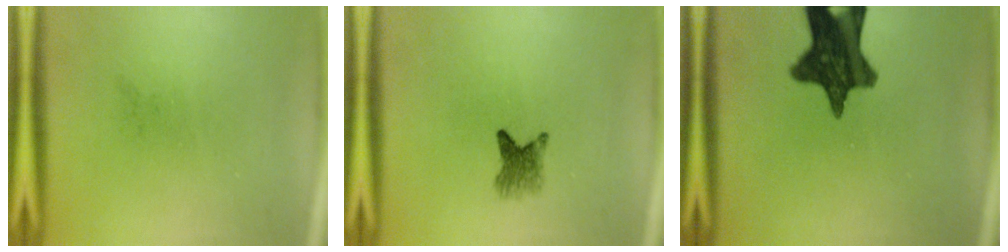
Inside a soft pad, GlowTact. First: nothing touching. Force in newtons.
{"total": 2.9}
{"total": 13.1}